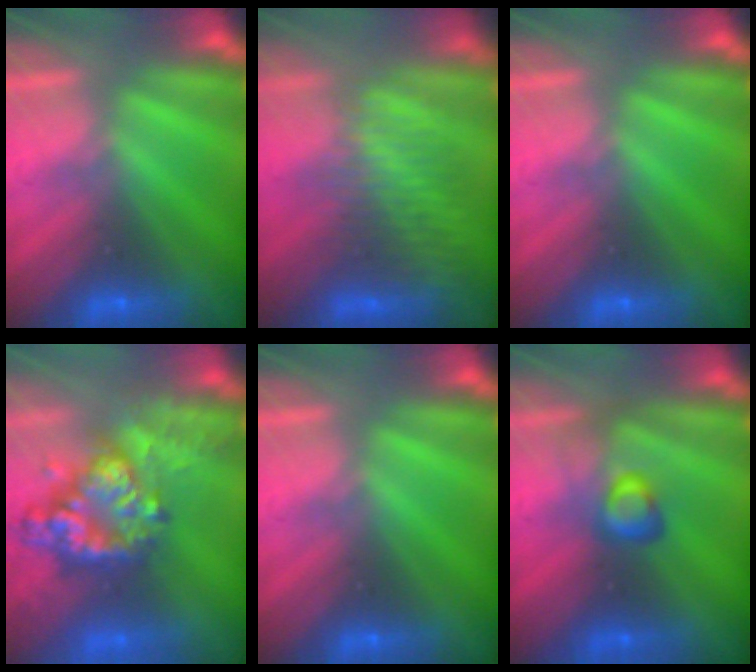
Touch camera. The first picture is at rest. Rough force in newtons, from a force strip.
{"total": 3.3}
{"total": 0.0}
{"total": 9.1}
{"total": 0.0}
{"total": 2.8}